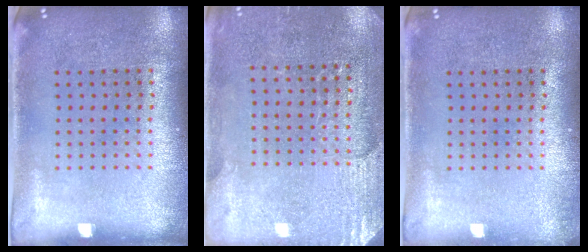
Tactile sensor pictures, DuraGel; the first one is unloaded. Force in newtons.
{"total": 2.8, "press": 2.7, "slide": 0.8}
{"total": 0.6, "press": 0.6, "slide": 0.1}